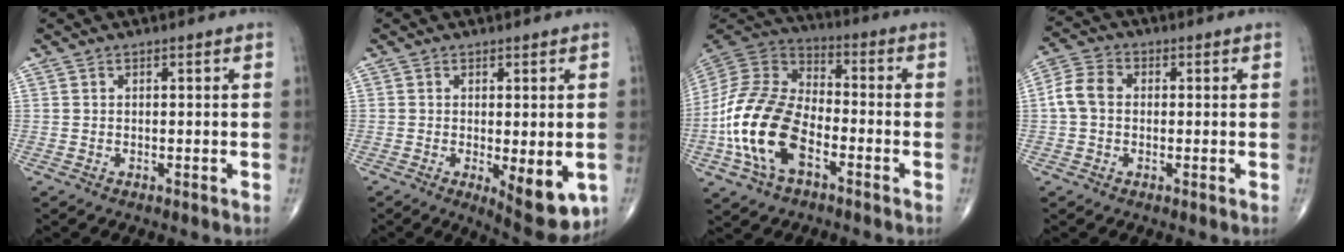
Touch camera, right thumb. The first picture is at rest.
{"total": 8.7, "force": [-2.2, 3.0, 7.9], "torque": [-0.095, -0.021, -0.025]}
{"total": 18.8, "force": [-6.1, 10.9, 14.0], "torque": [-0.270, 0.038, -0.122]}
{"total": 5.8, "force": [0.0, 4.4, 3.8], "torque": [-0.074, 0.018, -0.008]}